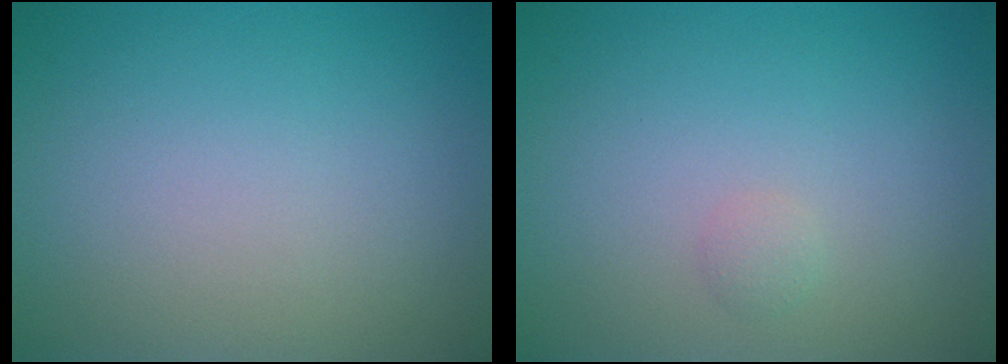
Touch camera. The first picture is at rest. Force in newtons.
{"total": 0.7, "press": 0.7, "slide": 0.0}